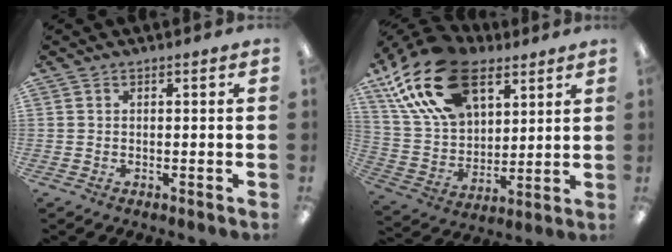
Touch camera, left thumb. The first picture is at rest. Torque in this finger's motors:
{"motor_torque": [0.85, 0.85, 1.39, -1.38, 0.35]}